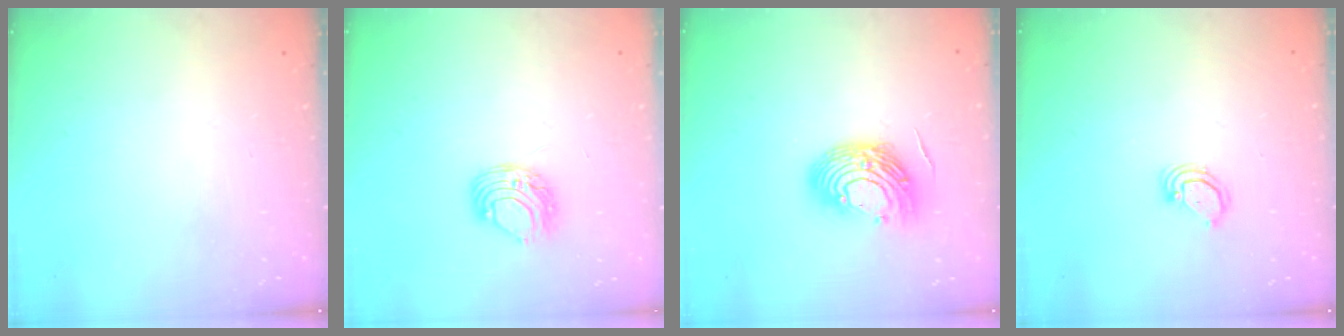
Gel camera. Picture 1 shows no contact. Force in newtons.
{"total": 7.5, "press": 7.4, "slide": 0.7}
{"total": 12.6, "press": 12.5, "slide": 1.7}
{"total": 3.2, "press": 3.2, "slide": 0.4}